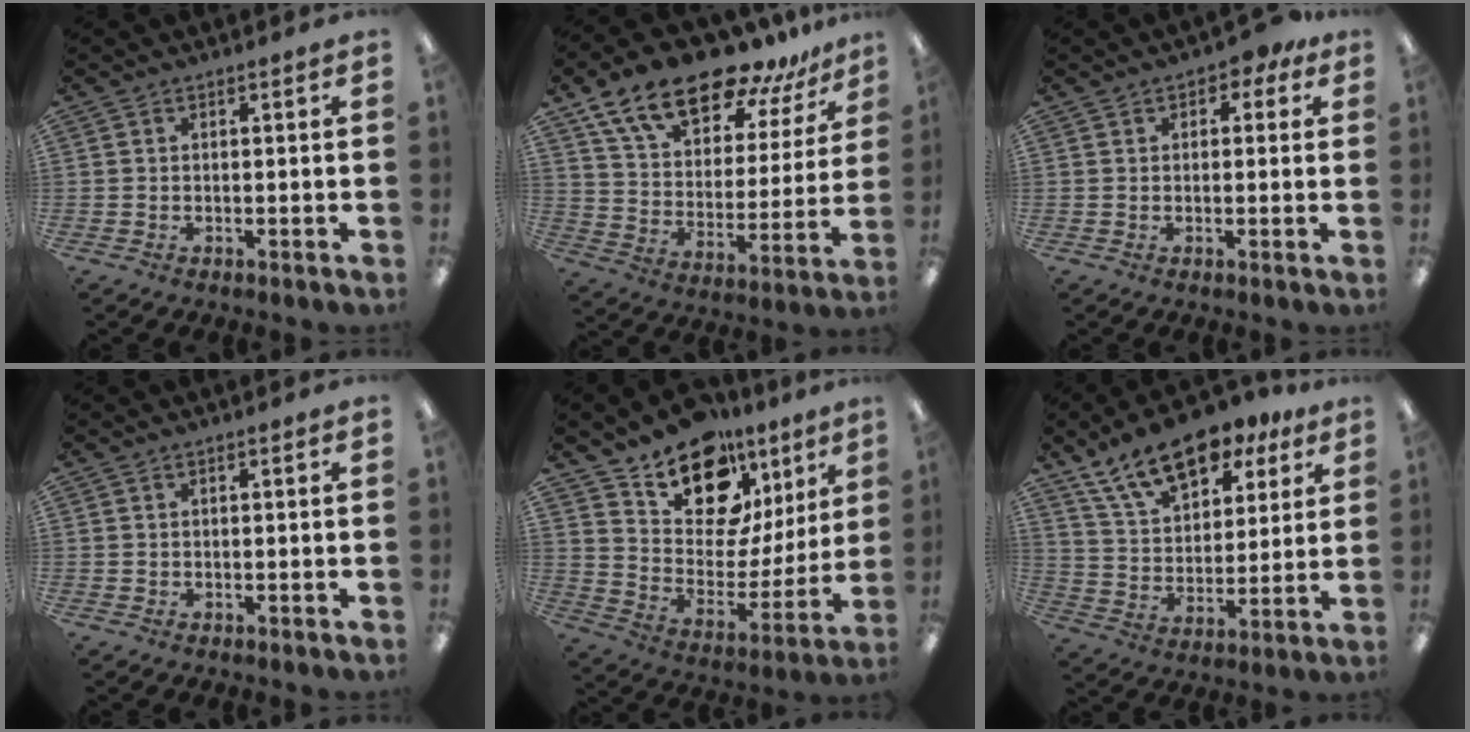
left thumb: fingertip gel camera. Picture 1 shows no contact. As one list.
[{"total": 19.8, "force": [15.3, 8.2, 9.6], "torque": [-0.175, -0.096, 0.269]}, {"total": 2.5, "force": [1.0, 1.7, 1.4], "torque": [-0.015, 0.000, 0.014]}, {"total": 0.0}, {"total": 17.4, "force": [12.7, 9.4, 7.2], "torque": [-0.127, -0.094, 0.232]}, {"total": 16.9, "force": [11.8, 8.3, 8.7], "torque": [-0.146, -0.057, 0.212]}]